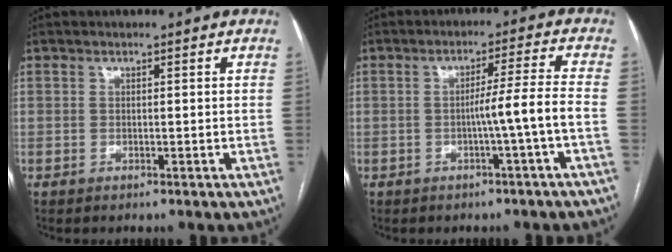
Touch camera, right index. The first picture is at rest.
{"total": 5.7, "force": [-1.7, -1.7, 5.1], "torque": [-0.077, 0.008, -0.027]}